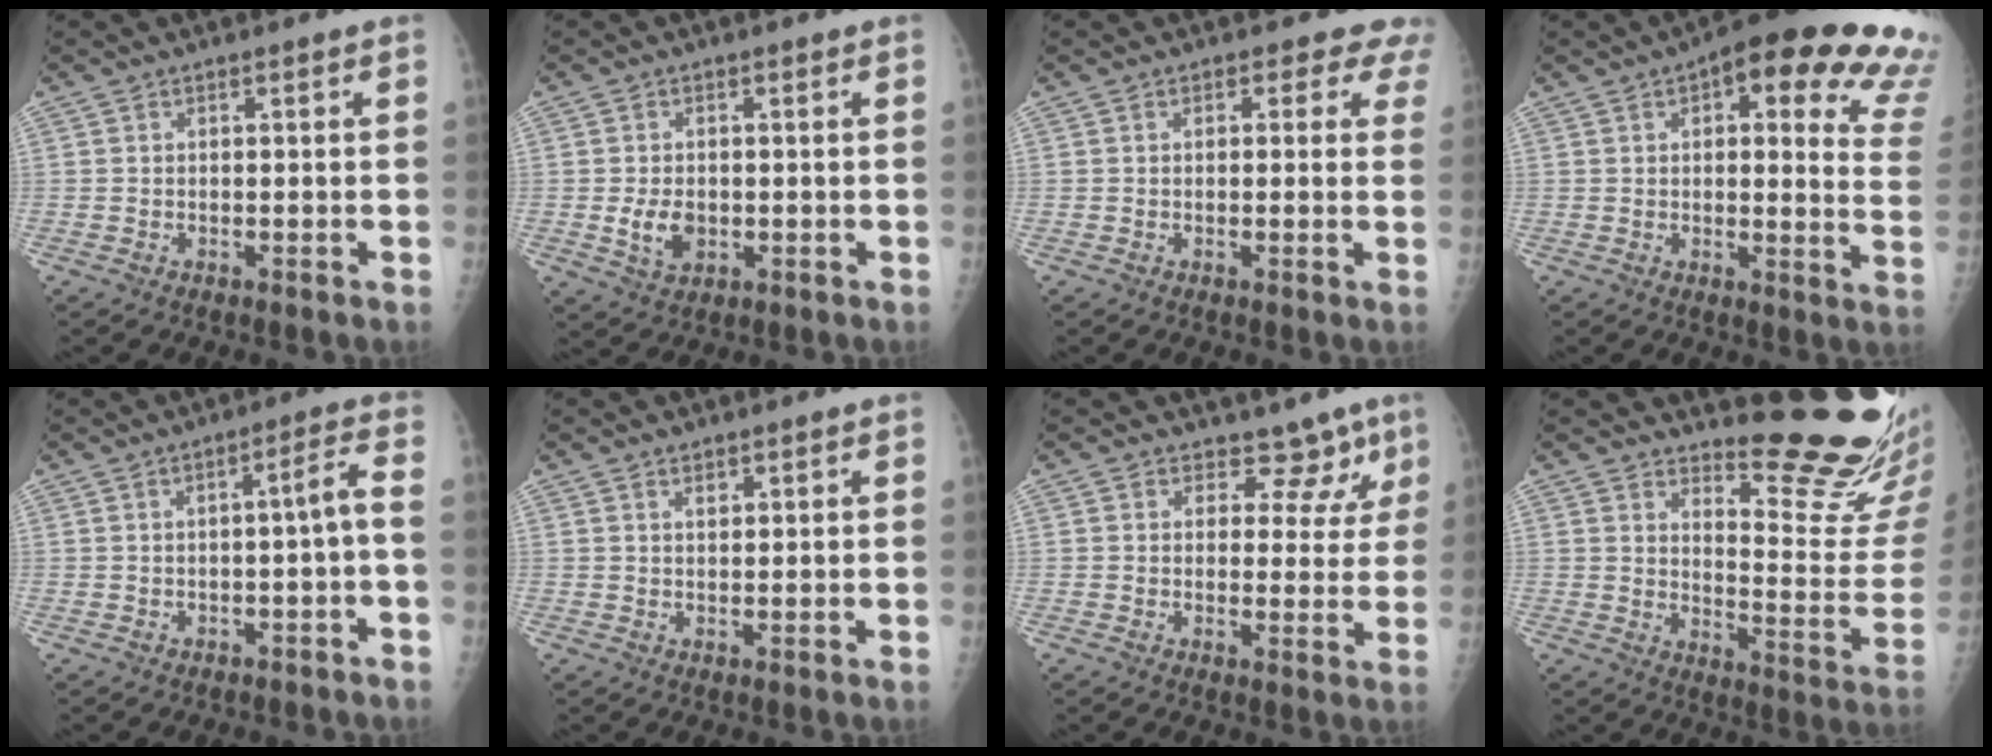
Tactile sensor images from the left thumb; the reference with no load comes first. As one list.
[{"total": 4.7, "force": [-0.5, 3.4, 3.2], "torque": [-0.044, -0.003, 0.000]}, {"total": 4.0, "force": [3.0, 2.3, 1.0], "torque": [0.025, -0.011, 0.015]}, {"total": 21.7, "force": [13.9, 7.0, 15.1], "torque": [-0.137, -0.041, 0.137]}, {"total": 3.5, "force": [-1.1, 0.3, 3.3], "torque": [-0.055, 0.032, -0.012]}, {"total": 1.4, "force": [1.0, 0.7, 0.7], "torque": [-0.004, -0.006, 0.016]}, {"total": 6.2, "force": [4.7, 3.9, 0.9], "torque": [0.026, -0.029, 0.048]}, {"total": 16.8, "force": [15.5, 2.2, 5.9], "torque": [-0.043, -0.192, 0.195]}]